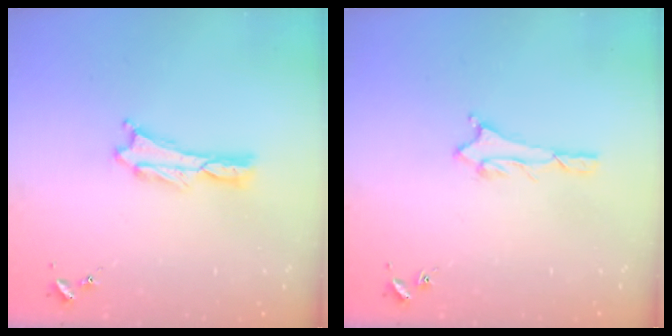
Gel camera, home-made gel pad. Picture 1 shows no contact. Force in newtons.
{"total": 1.5, "press": 1.5, "slide": 0.1}